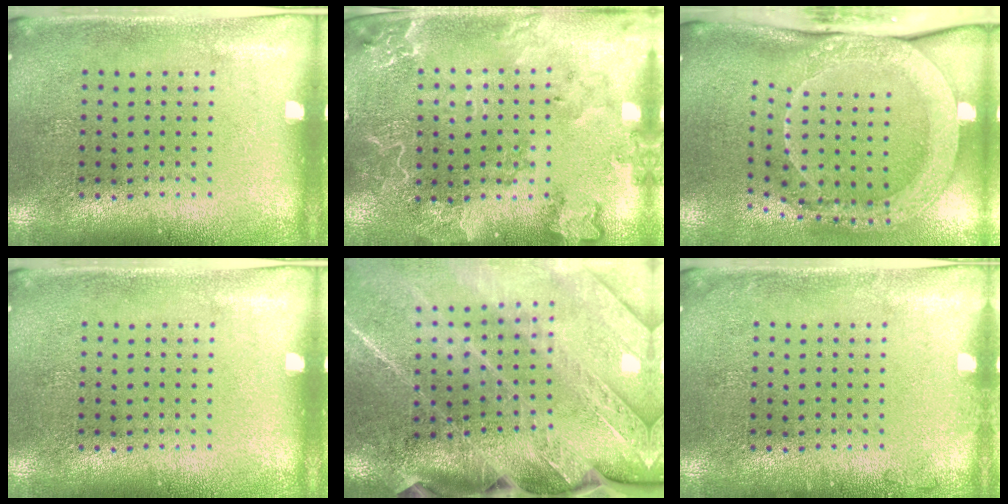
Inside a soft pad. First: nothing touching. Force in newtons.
{"total": 2.5, "press": 2.4, "slide": 0.8}
{"total": 2.4, "press": 2.1, "slide": 1.1}
{"total": 0.0}
{"total": 3.9, "press": 3.3, "slide": 2.1}
{"total": 0.6, "press": 0.6, "slide": 0.2}